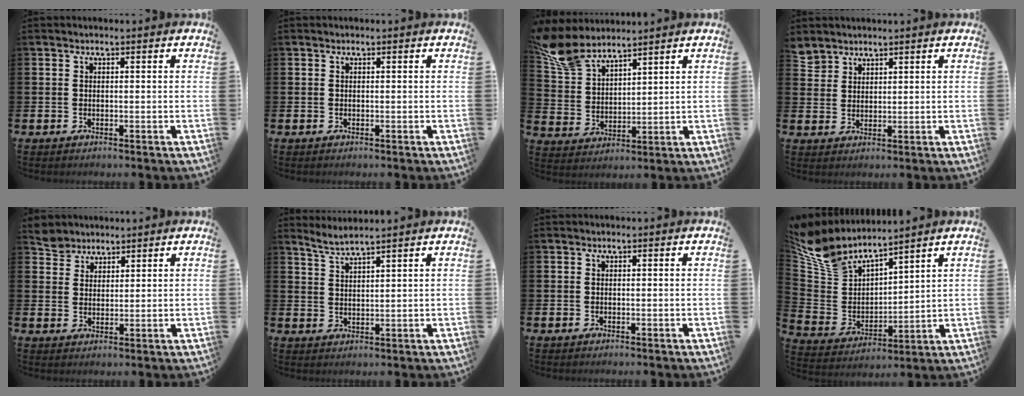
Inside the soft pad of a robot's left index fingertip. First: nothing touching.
{"total": 0.0}
{"total": 7.4, "force": [6.8, 2.3, 2.1], "torque": [-0.075, -0.021, 0.129]}
{"total": 3.4, "force": [3.2, 1.0, -0.3], "torque": [0.005, -0.014, 0.061]}
{"total": 3.9, "force": [3.6, 1.2, -0.6], "torque": [-0.003, -0.011, 0.070]}
{"total": 3.2, "force": [3.1, -0.5, 0.4], "torque": [-0.023, -0.010, 0.058]}
{"total": 0.0}
{"total": 7.5, "force": [6.7, 2.9, 1.6], "torque": [-0.080, -0.044, 0.120]}